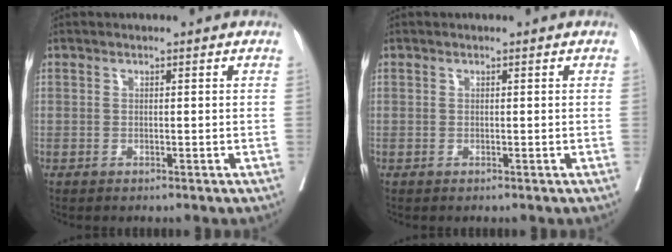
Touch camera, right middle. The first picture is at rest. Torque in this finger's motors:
{"motor_torque": [-0.06, -0.06, 0.00, 0.00]}